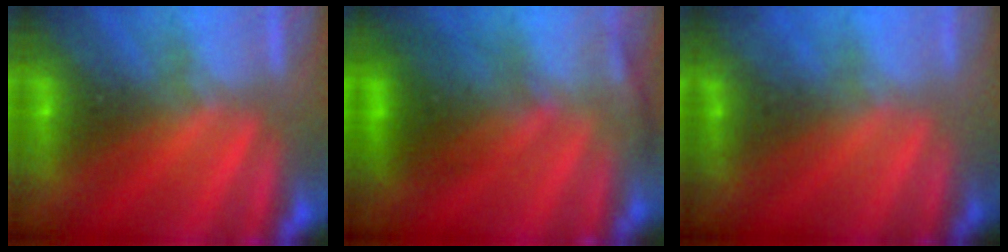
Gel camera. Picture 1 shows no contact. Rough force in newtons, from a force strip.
{"total": 2.7}
{"total": 1.8}